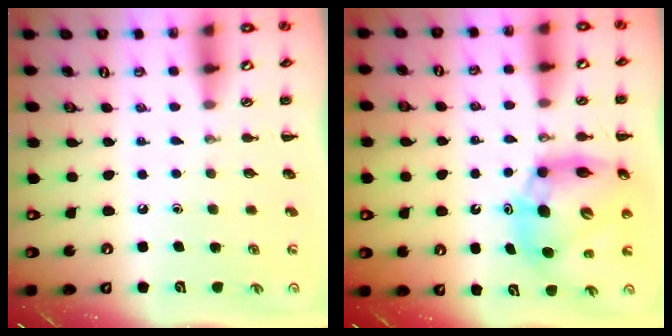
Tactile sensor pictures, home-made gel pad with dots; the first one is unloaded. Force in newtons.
{"total": 13.6, "press": 13.0, "slide": 4.0}